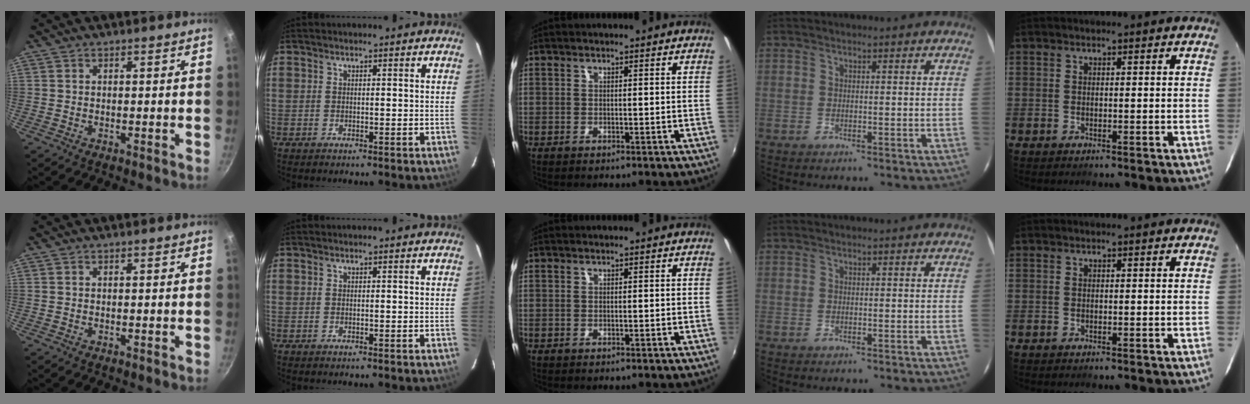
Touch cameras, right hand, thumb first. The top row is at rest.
{}